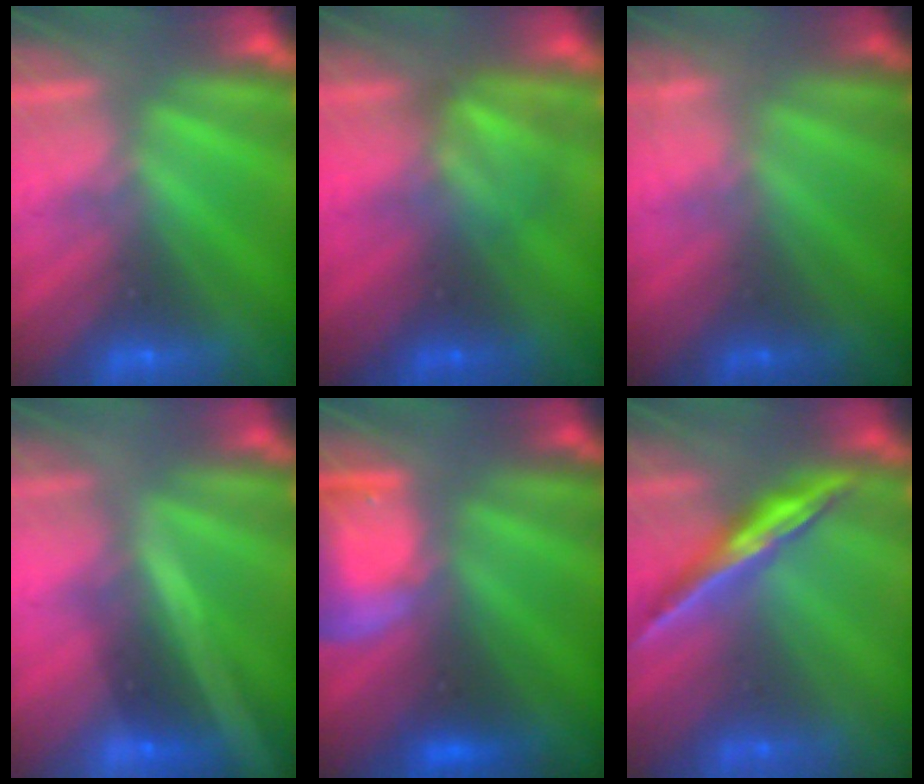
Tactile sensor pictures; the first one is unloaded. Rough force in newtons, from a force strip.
{"total": 3.0}
{"total": 1.9}
{"total": 2.0}
{"total": 6.3}
{"total": 1.6}